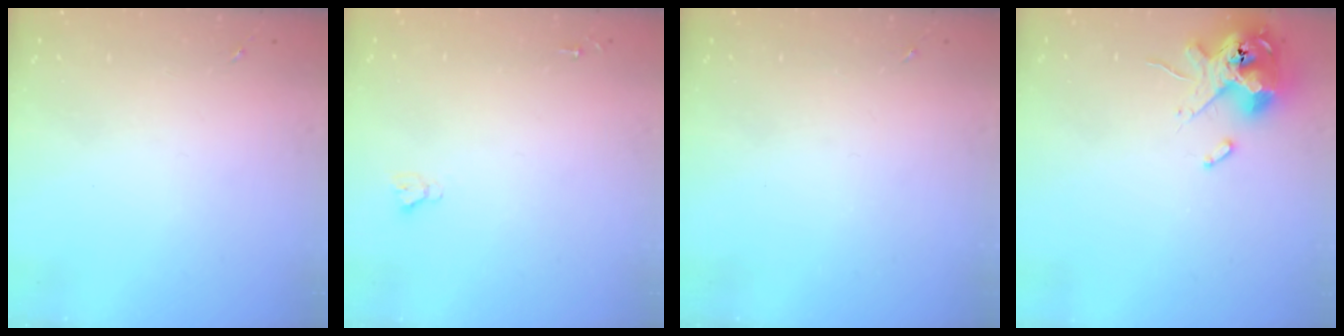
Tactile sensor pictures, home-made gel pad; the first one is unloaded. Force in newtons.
{"total": 2.7, "press": 2.7, "slide": 0.0}
{"total": 0.0}
{"total": 14.6, "press": 14.4, "slide": 2.8}